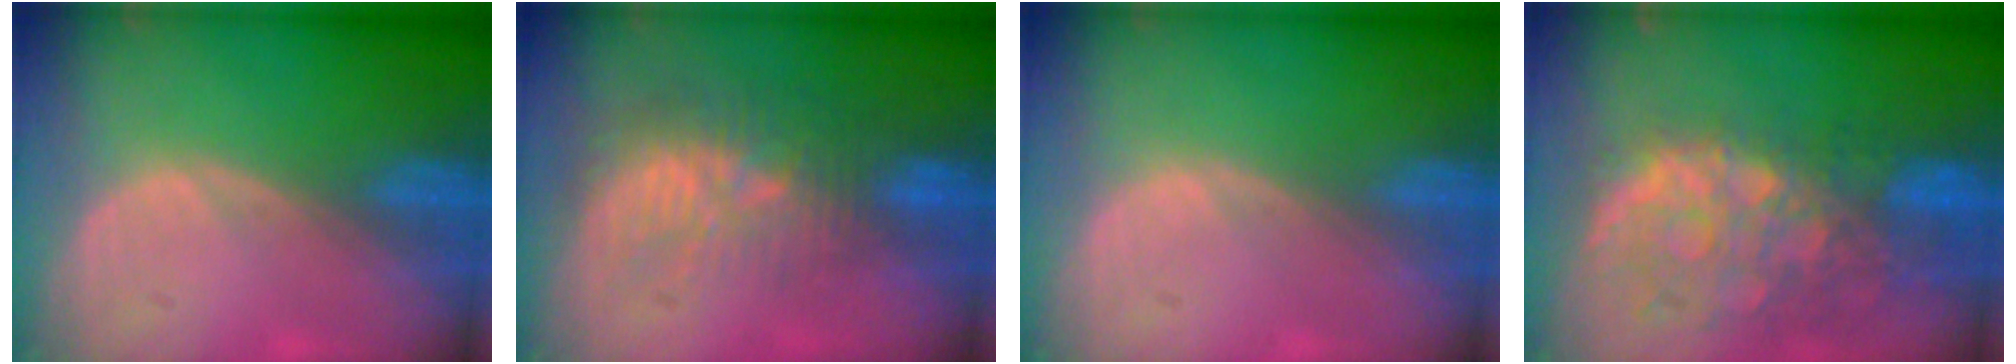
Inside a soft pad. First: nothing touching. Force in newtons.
{"total": 9.9, "press": 9.0, "slide": 4.2}
{"total": 0.0}
{"total": 12.3, "press": 10.2, "slide": 7.0}